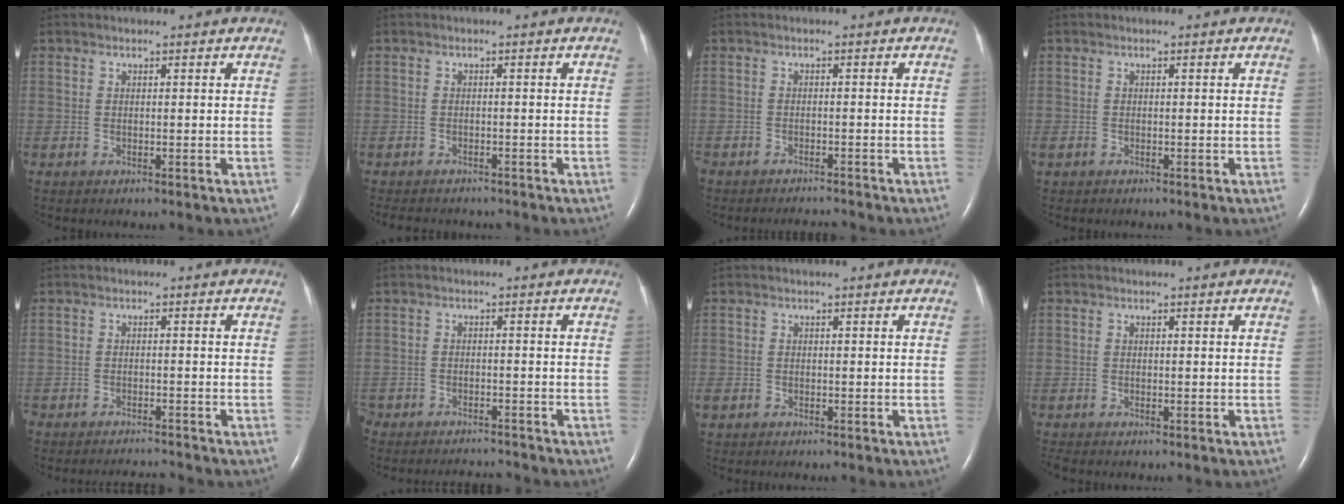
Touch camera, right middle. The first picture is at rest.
{"total": 6.3, "force": [-5.5, 2.1, 2.2], "torque": [-0.032, -0.002, -0.071]}
{"total": 3.1, "force": [-3.1, 0.1, 0.3], "torque": [-0.003, -0.011, -0.048]}
{"total": 0.7, "force": [-0.5, 0.5, 0.2], "torque": [-0.008, 0.000, -0.009]}
{"total": 4.0, "force": [-3.9, -0.3, 0.3], "torque": [-0.004, -0.012, -0.062]}
{"total": 7.7, "force": [-7.4, 1.5, 1.3], "torque": [-0.024, -0.006, -0.104]}
{"total": 1.9, "force": [-1.3, 1.2, 0.6], "torque": [-0.019, -0.002, -0.022]}
{"total": 0.9, "force": [-0.9, -0.1, 0.2], "torque": [-0.011, -0.004, -0.018]}